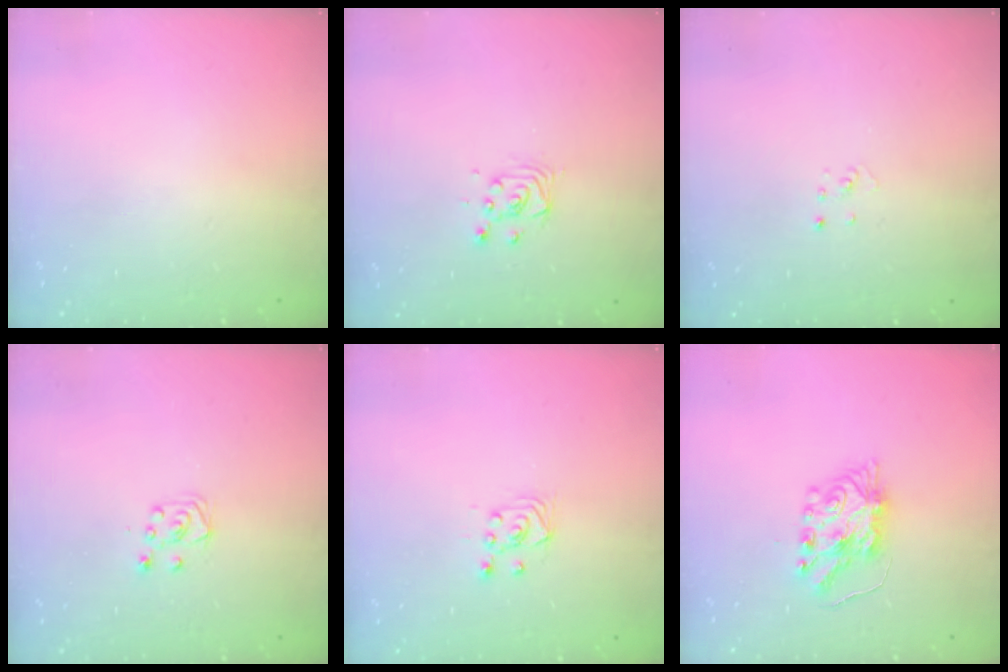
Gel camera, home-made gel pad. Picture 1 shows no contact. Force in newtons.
{"total": 3.3, "press": 3.3, "slide": 0.3}
{"total": 2.1, "press": 2.1, "slide": 0.1}
{"total": 5.1, "press": 5.1, "slide": 0.4}
{"total": 2.9, "press": 2.7, "slide": 1.0}
{"total": 7.8, "press": 7.7, "slide": 0.6}